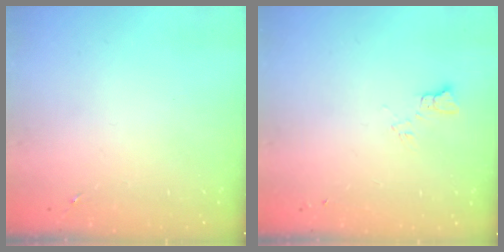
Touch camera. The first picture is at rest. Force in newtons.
{"total": 5.3, "press": 5.3, "slide": 0.4}